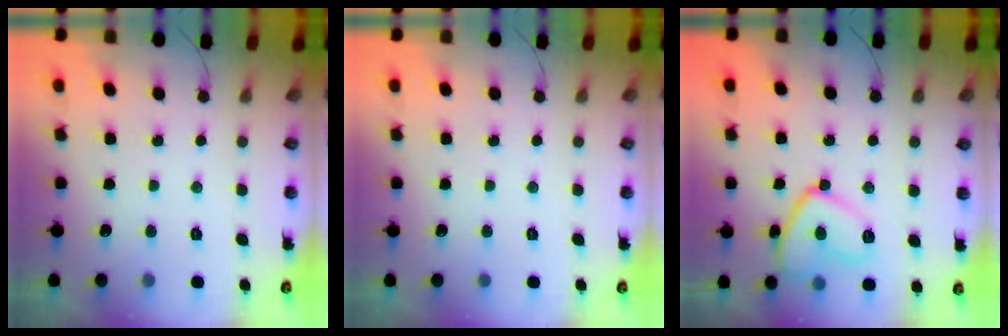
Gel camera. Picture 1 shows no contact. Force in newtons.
{"total": 0.0}
{"total": 12.9, "press": 12.8, "slide": 1.4}